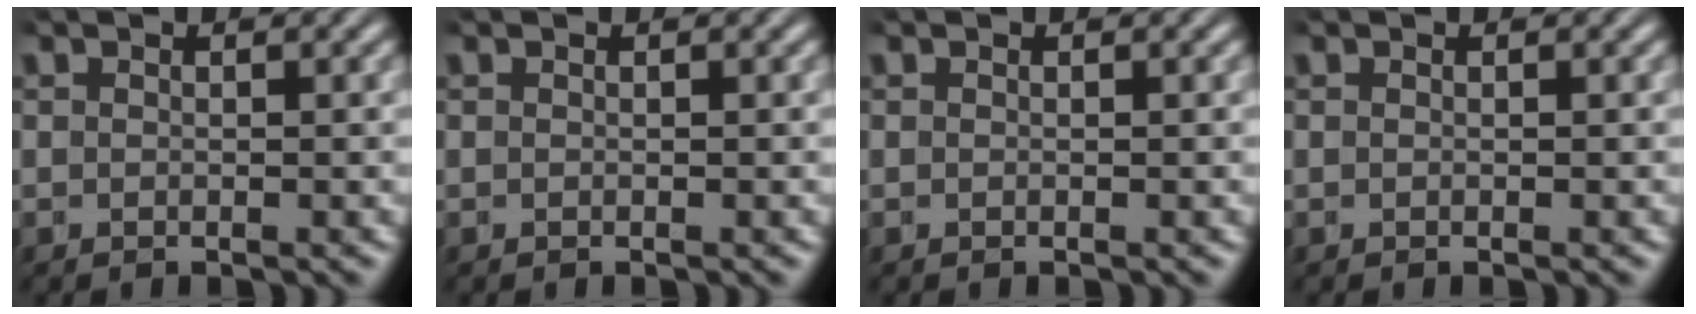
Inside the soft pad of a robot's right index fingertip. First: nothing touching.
{"total": 0.0}
{"total": 0.0}
{"total": 0.0}